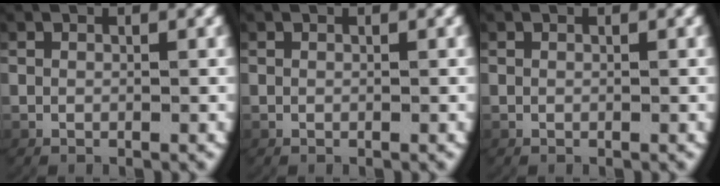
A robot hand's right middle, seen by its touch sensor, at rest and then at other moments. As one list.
[{"total": 0.0}, {"total": 0.0}]